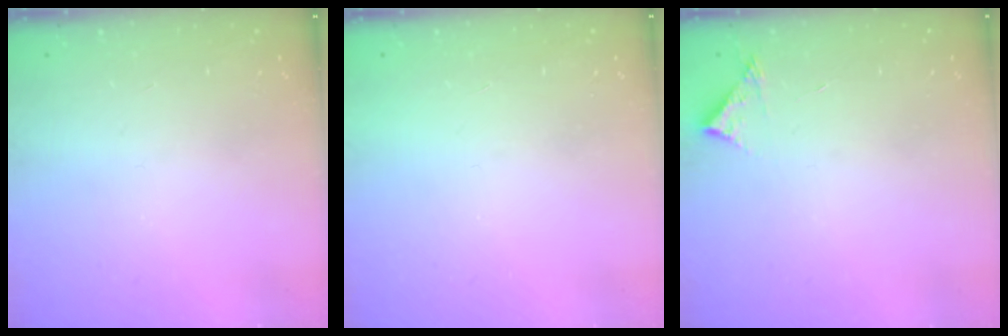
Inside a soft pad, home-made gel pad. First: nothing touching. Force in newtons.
{"total": 1.6, "press": 1.6, "slide": 0.1}
{"total": 3.7, "press": 3.7, "slide": 0.1}